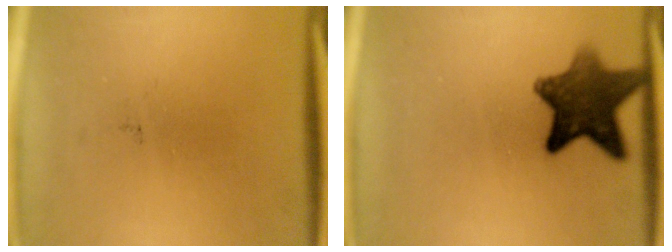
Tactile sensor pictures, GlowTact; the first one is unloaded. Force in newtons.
{"total": 10.4}